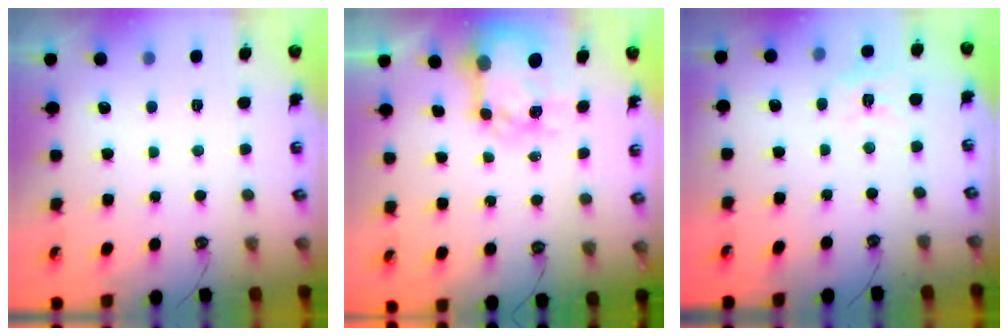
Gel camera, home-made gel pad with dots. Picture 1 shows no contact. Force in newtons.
{"total": 6.0, "press": 6.0, "slide": 0.6}
{"total": 7.4, "press": 7.3, "slide": 0.7}